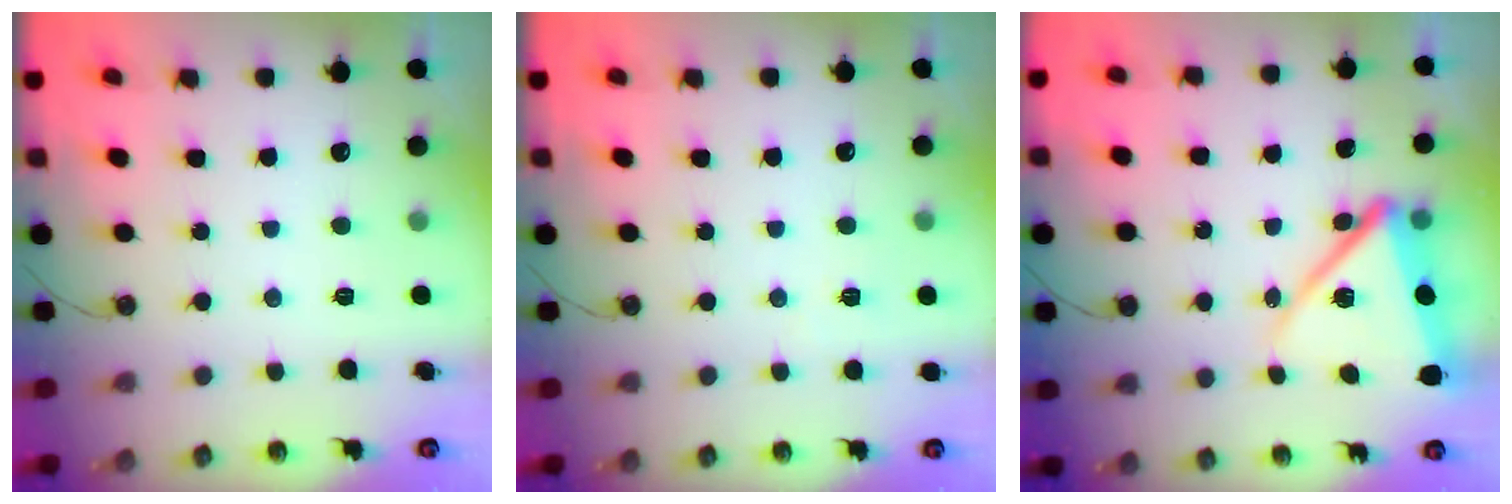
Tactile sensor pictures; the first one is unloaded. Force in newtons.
{"total": 2.8, "press": 2.0, "slide": 2.0}
{"total": 14.3, "press": 14.2, "slide": 1.6}